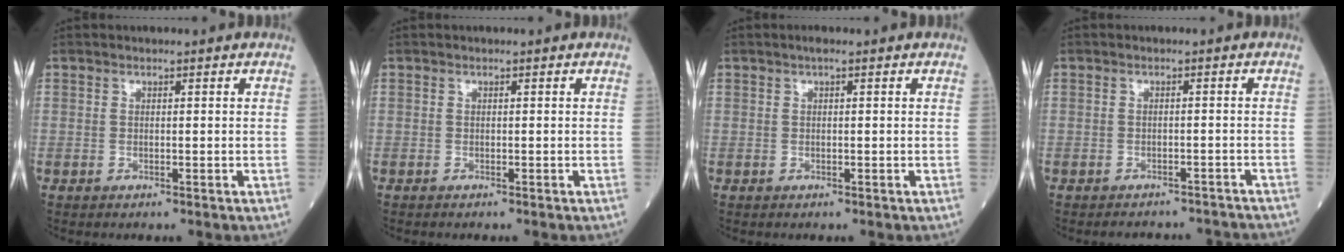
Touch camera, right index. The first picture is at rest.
{"total": 0.0}
{"total": 0.7, "force": [0.3, 0.0, 0.6], "torque": [-0.010, 0.006, 0.003]}
{"total": 7.8, "force": [-7.5, 1.8, 1.0], "torque": [-0.005, 0.007, -0.080]}